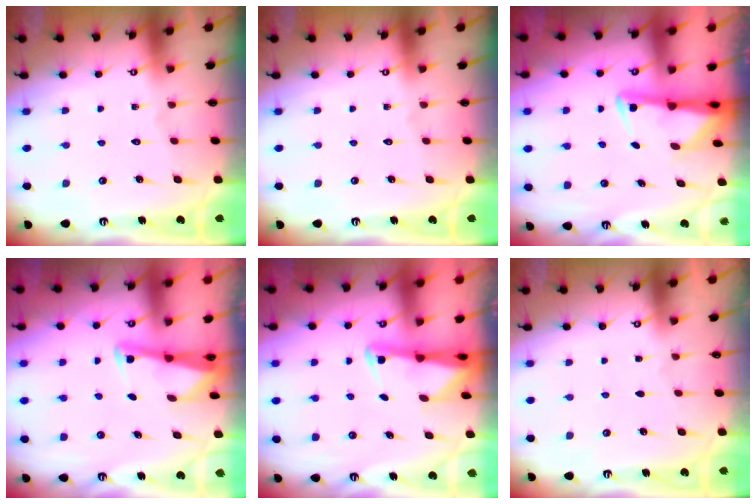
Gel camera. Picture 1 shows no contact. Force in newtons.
{"total": 0.0}
{"total": 3.0, "press": 3.0, "slide": 0.7}
{"total": 2.8, "press": 2.8, "slide": 0.2}
{"total": 2.3, "press": 2.2, "slide": 0.5}
{"total": 0.9, "press": 0.9, "slide": 0.1}